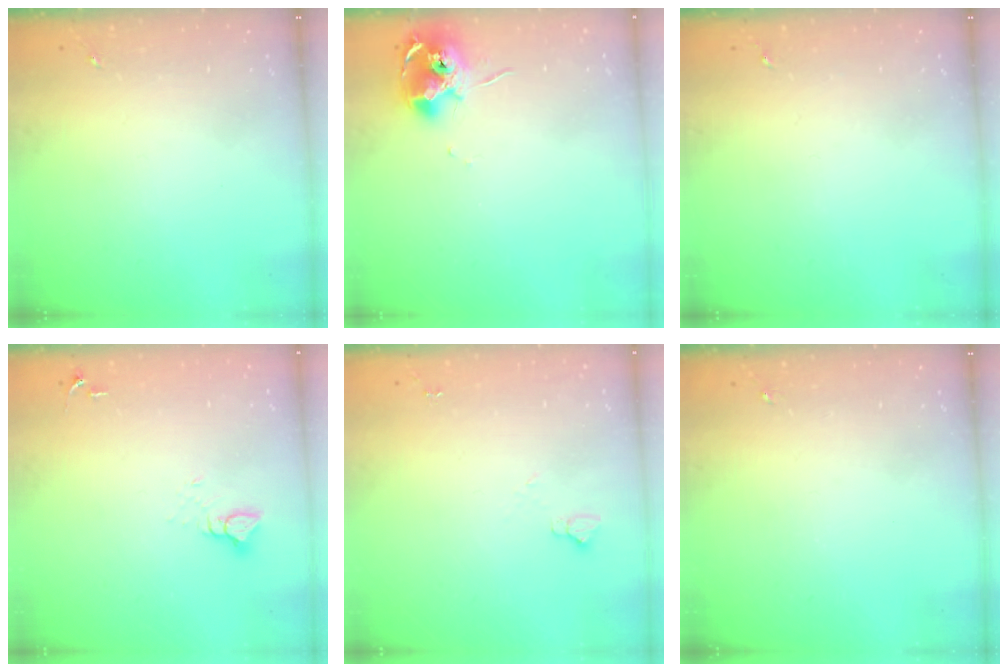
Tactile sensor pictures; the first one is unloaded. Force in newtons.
{"total": 12.0, "press": 11.9, "slide": 1.3}
{"total": 0.0}
{"total": 3.9, "press": 3.9, "slide": 0.2}
{"total": 3.5, "press": 3.5, "slide": 0.4}
{"total": 0.0}